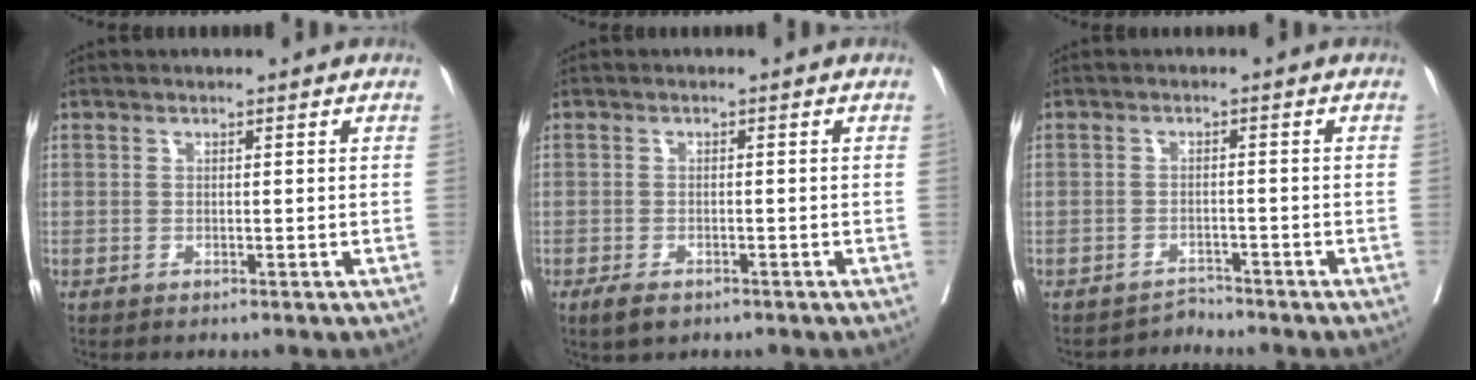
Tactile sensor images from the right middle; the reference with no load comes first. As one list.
[{"total": 3.1, "force": [-2.1, 1.4, 1.7], "torque": [-0.033, -0.004, -0.031]}, {"total": 2.2, "force": [-1.9, 0.0, -1.2], "torque": [0.025, -0.005, -0.030]}]